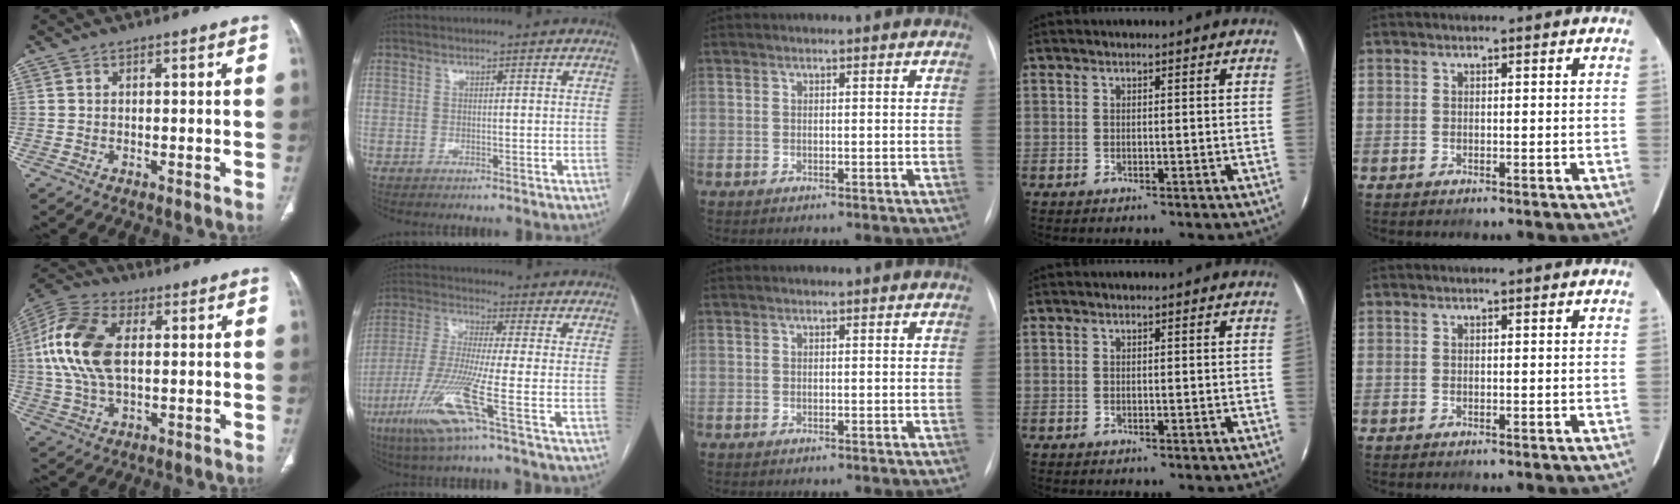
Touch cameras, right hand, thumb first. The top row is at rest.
{"thumb": {"total": 15.7, "force": [2.3, 8.7, 12.9], "torque": [-0.284, 0.014, 0.041]}, "index": {"total": 11.7, "force": [-5.4, -0.9, 10.3], "torque": [-0.218, -0.030, -0.112]}}